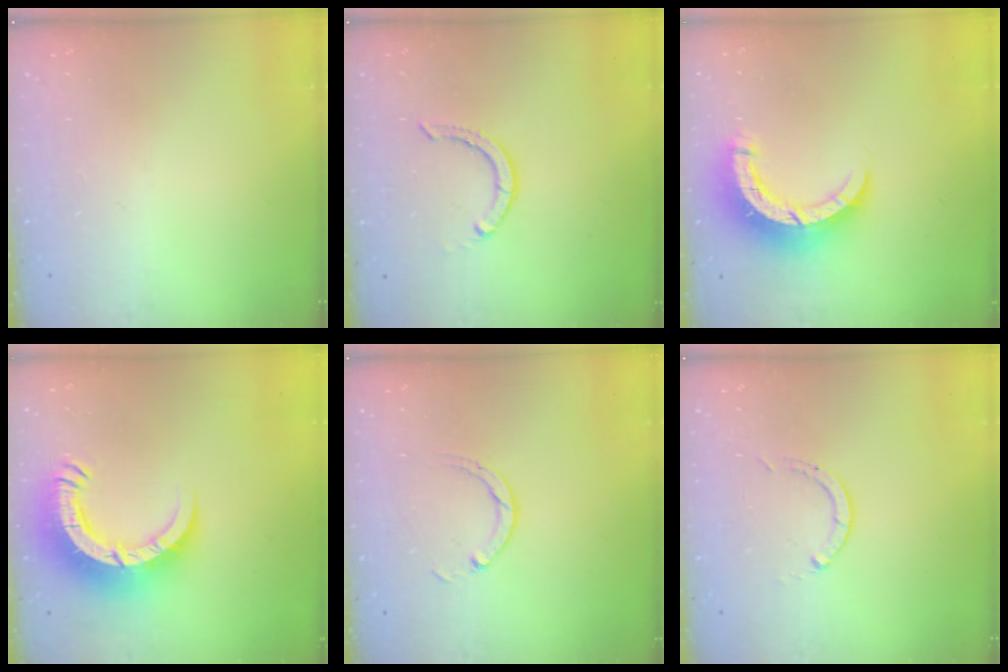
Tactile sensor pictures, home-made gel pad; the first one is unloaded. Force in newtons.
{"total": 2.9, "press": 2.9, "slide": 0.1}
{"total": 10.6, "press": 10.5, "slide": 1.1}
{"total": 13.1, "press": 13.0, "slide": 1.4}
{"total": 3.0, "press": 2.9, "slide": 0.4}
{"total": 0.0}